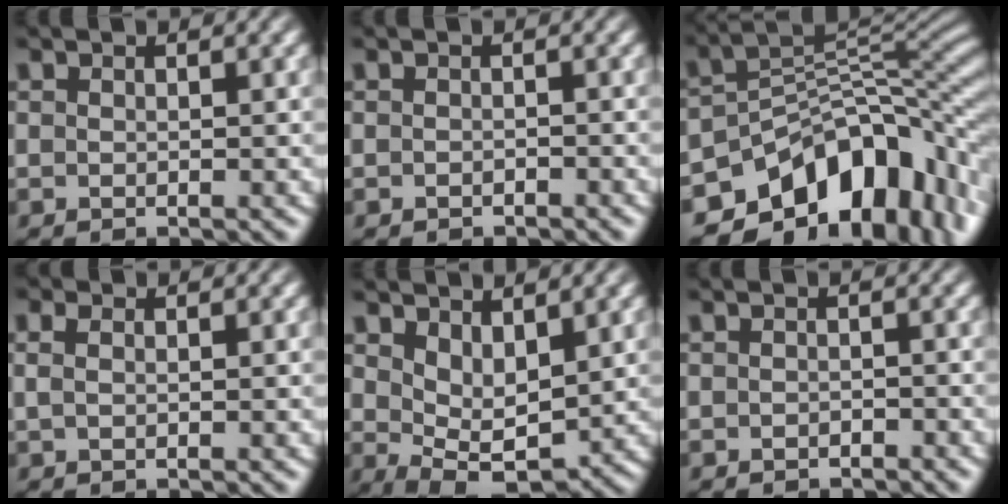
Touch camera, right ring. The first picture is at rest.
{"total": 0.7, "force": [-0.7, 0.0, -0.2], "torque": [0.007, -0.005, -0.009]}
{"total": 16.9, "force": [-7.1, 10.3, 11.4], "torque": [-0.154, -0.030, -0.091]}
{"total": 0.8, "force": [0.3, 0.3, 0.7], "torque": [-0.013, 0.002, 0.007]}
{"total": 4.6, "force": [0.3, 2.8, 3.7], "torque": [-0.056, -0.028, 0.014]}
{"total": 1.0, "force": [-1.0, 0.0, -0.2], "torque": [0.011, -0.004, -0.014]}